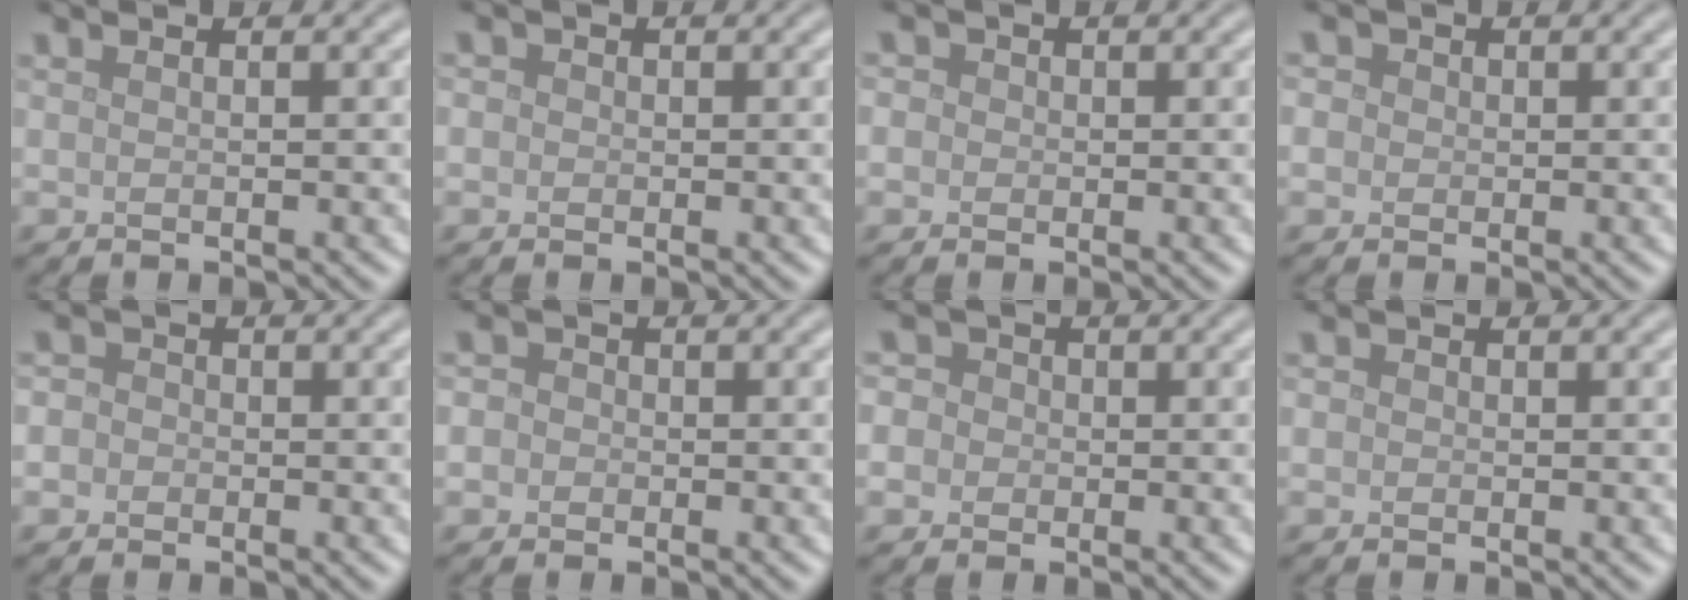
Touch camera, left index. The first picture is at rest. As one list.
[{"total": 1.4, "force": [0.3, 1.3, 0.5], "torque": [-0.002, 0.005, -0.011]}, {"total": 2.6, "force": [0.7, 2.3, 1.0], "torque": [0.002, 0.019, -0.016]}, {"total": 3.0, "force": [1.0, 2.6, 1.2], "torque": [-0.006, 0.021, -0.010]}, {"total": 2.8, "force": [0.2, 2.6, 1.0], "torque": [0.010, 0.016, -0.034]}, {"total": 2.8, "force": [0.3, 2.6, 1.1], "torque": [0.010, 0.017, -0.031]}, {"total": 5.4, "force": [0.4, 5.1, 1.9], "torque": [-0.034, 0.037, -0.028]}, {"total": 0.9, "force": [0.2, 0.9, 0.3], "torque": [-0.002, 0.001, -0.007]}]